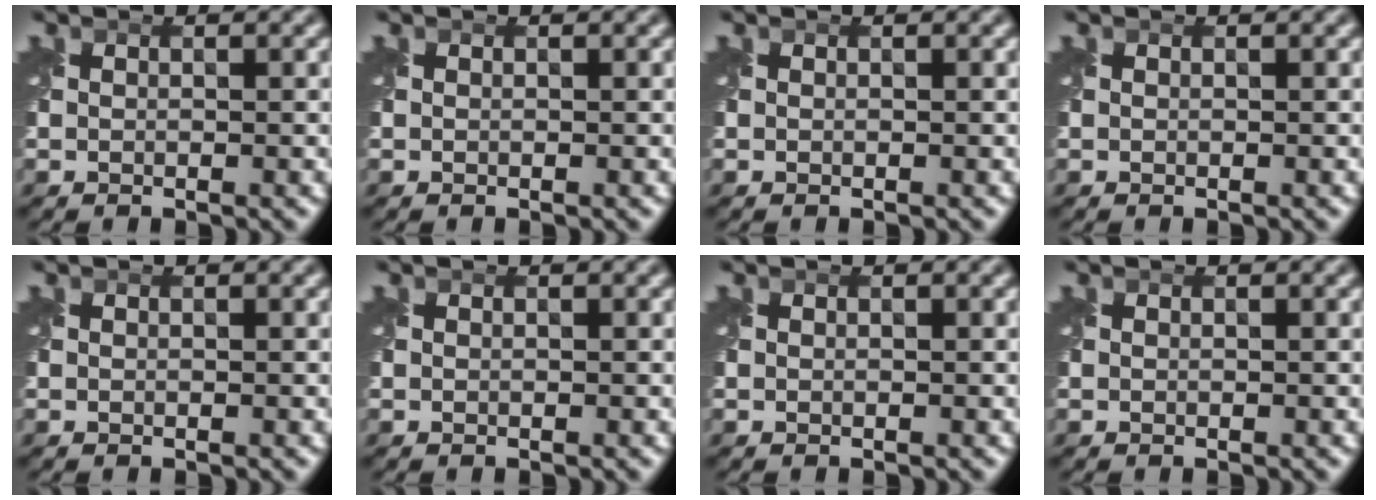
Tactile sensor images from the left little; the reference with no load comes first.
{"total": 0.0}
{"total": 0.0}
{"total": 0.0}
{"total": 0.0}
{"total": 0.0}
{"total": 0.0}
{"total": 0.0}